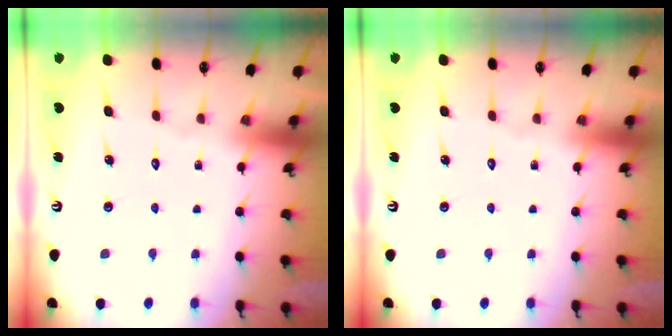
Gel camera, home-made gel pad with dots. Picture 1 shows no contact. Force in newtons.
{"total": 0.0}